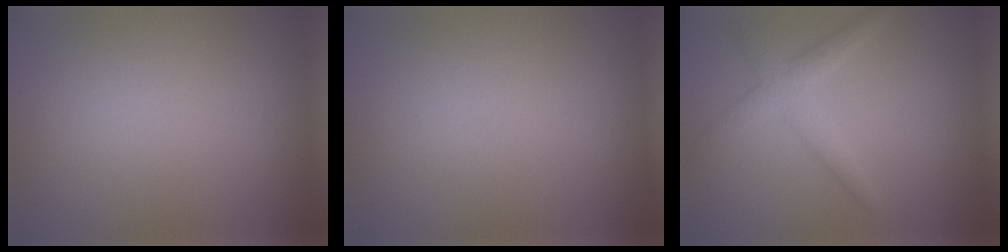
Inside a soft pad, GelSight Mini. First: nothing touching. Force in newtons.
{"total": 0.0}
{"total": 2.7, "press": 2.7, "slide": 0.0}